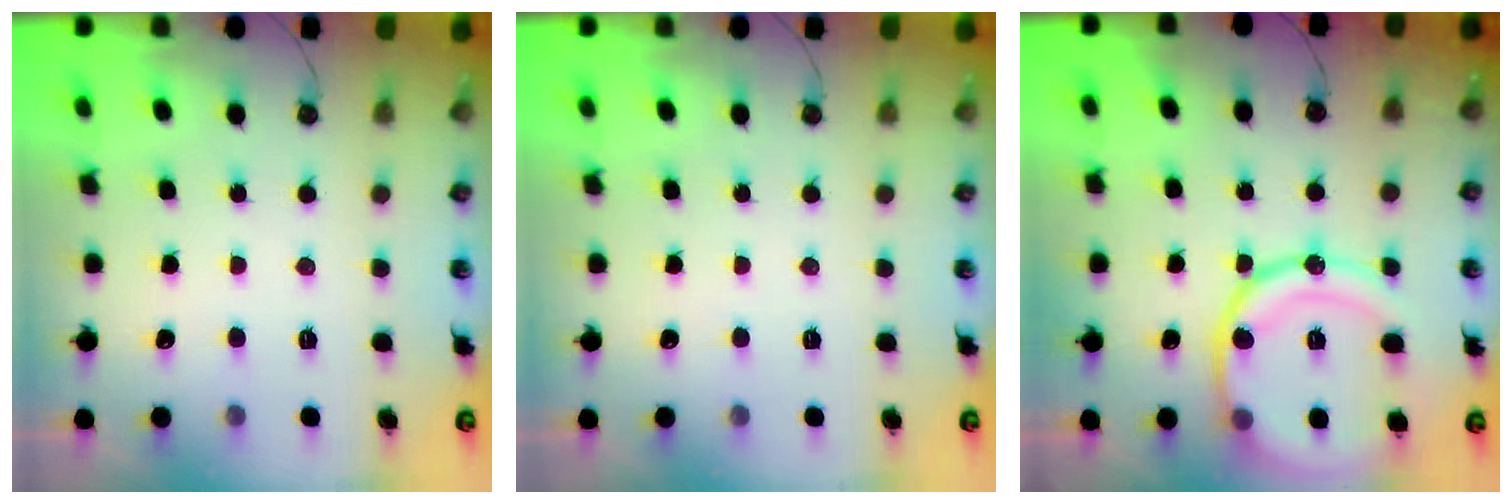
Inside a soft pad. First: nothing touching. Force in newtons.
{"total": 0.0}
{"total": 18.7, "press": 18.6, "slide": 1.8}